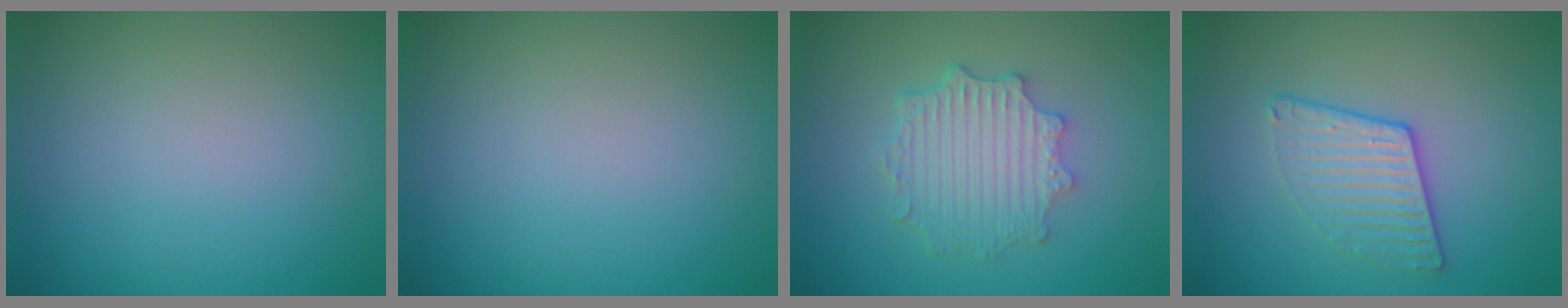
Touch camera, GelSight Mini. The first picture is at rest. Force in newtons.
{"total": 0.0}
{"total": 4.6, "press": 3.7, "slide": 2.7}
{"total": 2.8, "press": 2.3, "slide": 1.6}